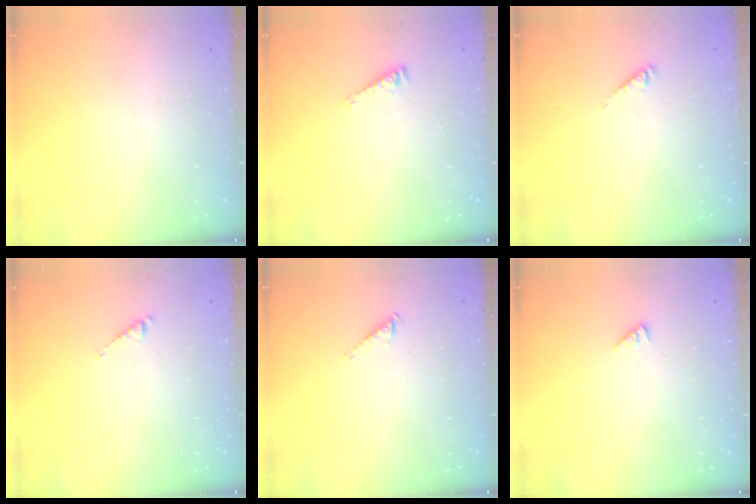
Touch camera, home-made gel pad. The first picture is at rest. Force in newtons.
{"total": 2.6, "press": 2.6, "slide": 0.3}
{"total": 2.0, "press": 2.0, "slide": 0.5}
{"total": 2.7, "press": 2.7, "slide": 0.4}
{"total": 2.9, "press": 2.9, "slide": 0.5}
{"total": 0.6, "press": 0.6, "slide": 0.2}